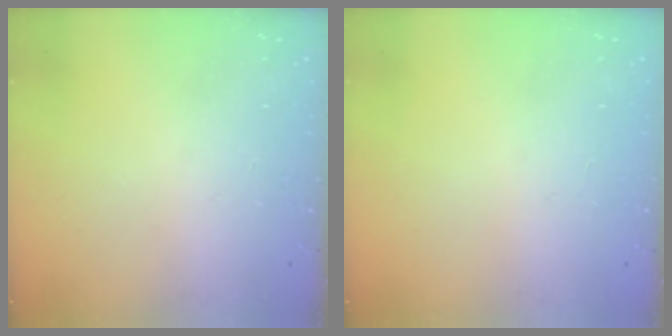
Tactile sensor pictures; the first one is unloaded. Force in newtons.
{"total": 0.0}